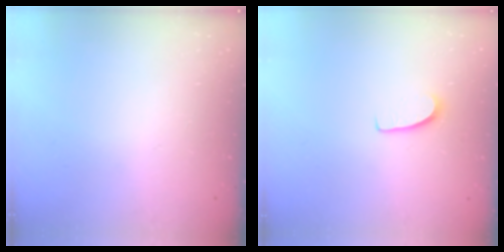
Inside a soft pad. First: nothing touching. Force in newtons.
{"total": 5.8, "press": 5.7, "slide": 0.5}